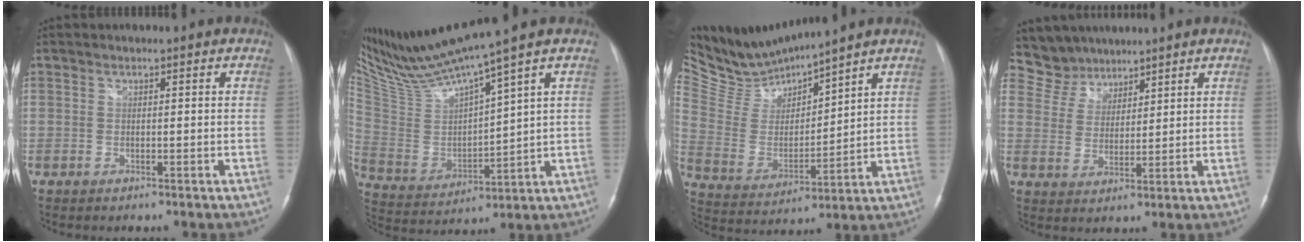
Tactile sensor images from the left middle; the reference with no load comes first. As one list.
[{"total": 14.4, "force": [12.3, -1.4, 7.3], "torque": [-0.154, -0.005, 0.246]}, {"total": 10.2, "force": [10.1, -0.4, 1.0], "torque": [-0.050, 0.000, 0.224]}, {"total": 6.0, "force": [5.3, 2.7, -0.7], "torque": [0.010, 0.010, 0.109]}]